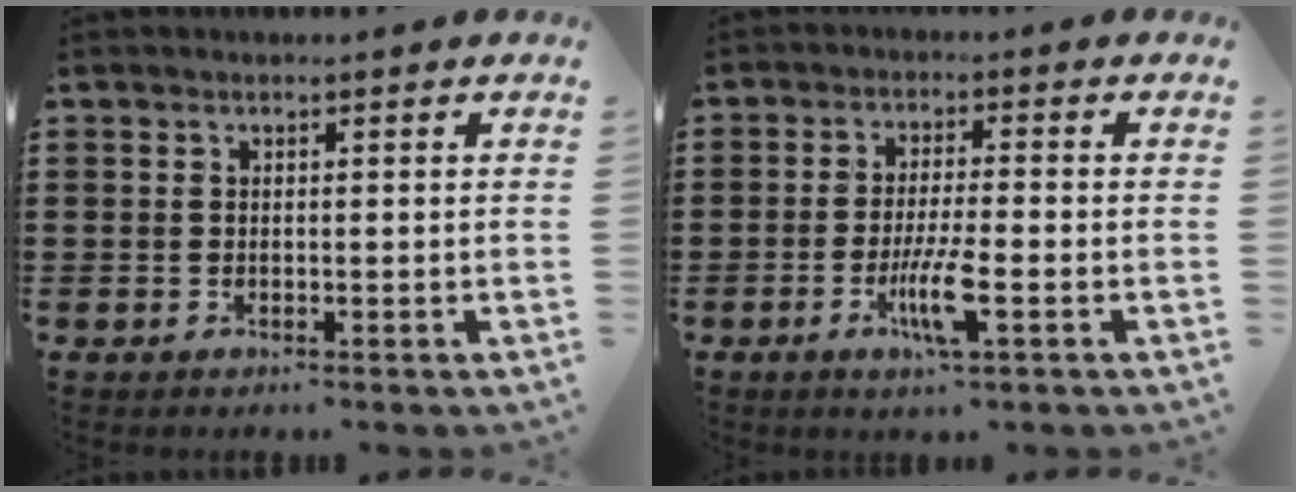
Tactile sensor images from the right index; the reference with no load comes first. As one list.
[{"total": 6.6, "force": [-2.5, 0.9, 6.0], "torque": [-0.117, -0.014, -0.045]}]